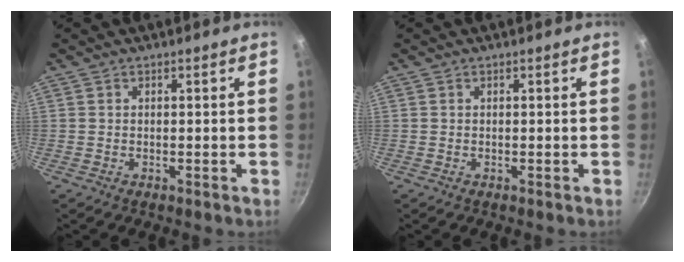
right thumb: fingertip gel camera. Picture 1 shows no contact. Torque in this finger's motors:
{"motor_torque": [-0.37, -0.04, -0.16, 0.58, 0.04]}